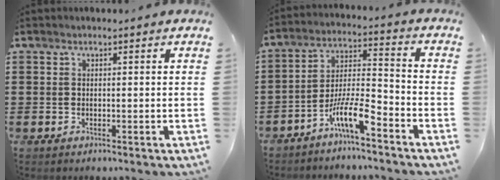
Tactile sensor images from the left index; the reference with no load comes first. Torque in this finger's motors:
{"motor_torque": [1.19, 0.95, 0.26, 0.11]}